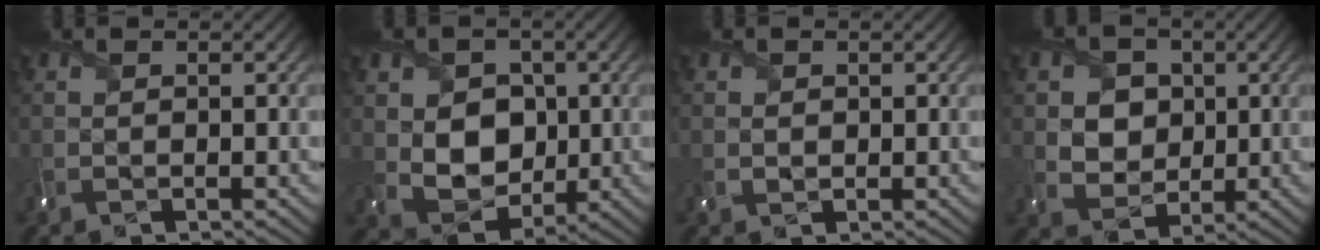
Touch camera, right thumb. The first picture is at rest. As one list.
[{"total": 8.2, "force": [0.6, 6.6, 4.8], "torque": [-0.115, -0.011, 0.008]}, {"total": 1.3, "force": [0.2, 1.2, 0.6], "torque": [-0.016, -0.002, 0.006]}, {"total": 6.5, "force": [1.6, 5.6, 2.9], "torque": [-0.090, -0.004, 0.025]}]